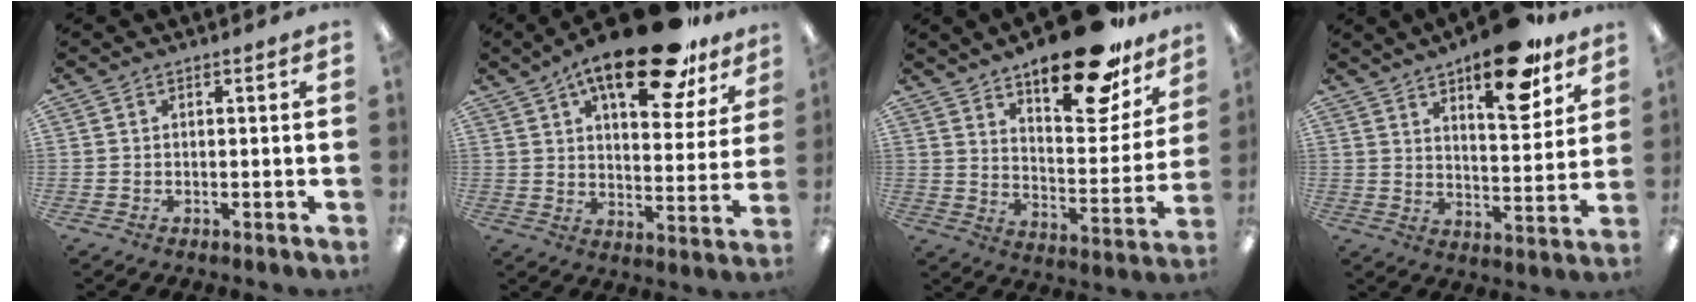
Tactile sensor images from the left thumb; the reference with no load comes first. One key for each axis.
{"total": 20.7, "fx": 14.0, "fy": 7.6, "fz": 13.3, "tx": -0.200, "ty": -0.075, "tz": 0.229}
{"total": 21.8, "fx": 16.5, "fy": 7.6, "fz": 12.0, "tx": -0.171, "ty": -0.106, "tz": 0.275}
{"total": 17.0, "fx": 11.8, "fy": 6.2, "fz": 10.6, "tx": -0.137, "ty": -0.068, "tz": 0.190}